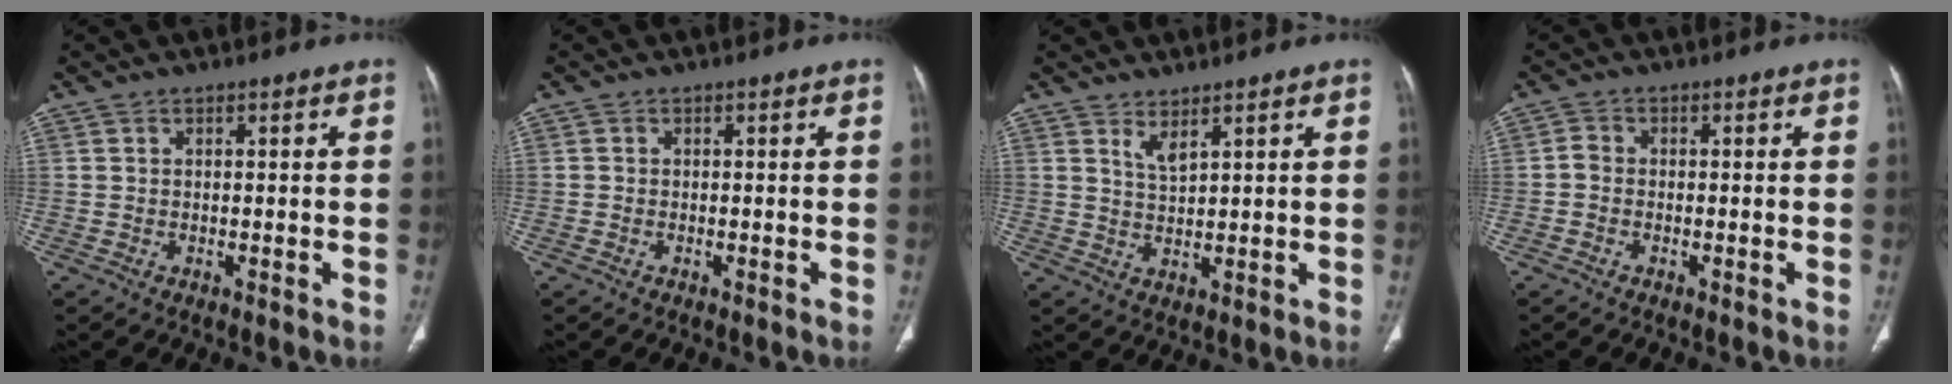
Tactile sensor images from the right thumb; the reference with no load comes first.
{"total": 0.0}
{"total": 2.8, "force": [2.0, 0.5, 1.9], "torque": [-0.037, -0.023, 0.043]}
{"total": 1.6, "force": [-0.6, 1.2, 0.8], "torque": [-0.011, 0.004, -0.019]}